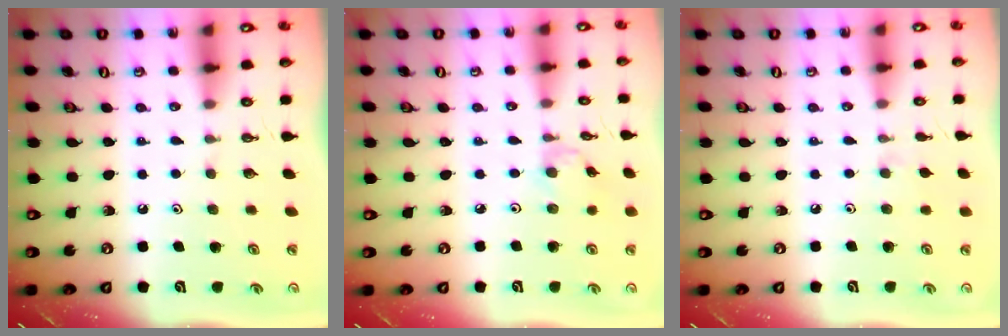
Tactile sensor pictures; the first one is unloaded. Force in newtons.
{"total": 0.9, "press": 0.8, "slide": 0.2}
{"total": 2.9, "press": 2.9, "slide": 0.4}